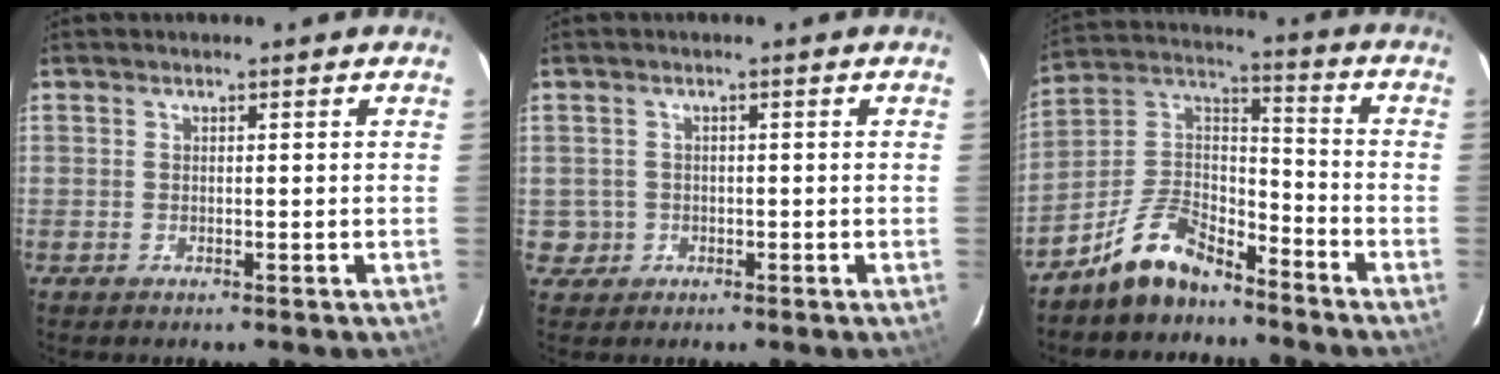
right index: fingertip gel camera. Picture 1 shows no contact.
{"total": 3.4, "force": [-0.5, 3.4, 0.1], "torque": [0.003, 0.020, -0.001]}
{"total": 11.7, "force": [-9.1, 5.0, 5.4], "torque": [-0.122, 0.049, -0.169]}